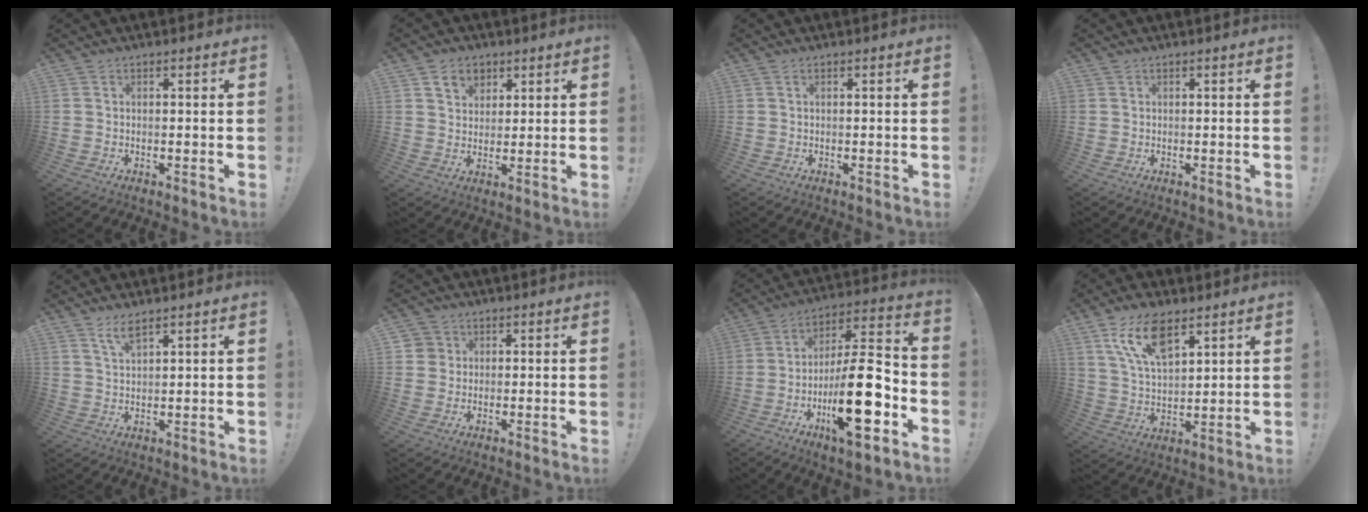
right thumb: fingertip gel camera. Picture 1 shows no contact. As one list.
[{"total": 7.4, "force": [4.4, 5.4, 2.6], "torque": [-0.032, -0.019, 0.083]}, {"total": 0.5, "force": [0.3, 0.2, 0.4], "torque": [0.001, -0.002, 0.005]}, {"total": 0.6, "force": [0.5, 0.4, 0.0], "torque": [0.008, -0.004, 0.008]}, {"total": 4.7, "force": [3.5, 0.9, 3.0], "torque": [-0.057, -0.014, 0.061]}, {"total": 3.3, "force": [0.9, 3.1, 0.5], "torque": [-0.006, 0.001, 0.017]}, {"total": 22.8, "force": [-7.8, 7.6, 20.1], "torque": [-0.333, 0.048, -0.119]}, {"total": 13.5, "force": [8.1, 5.9, 9.0], "torque": [-0.166, -0.025, 0.150]}]